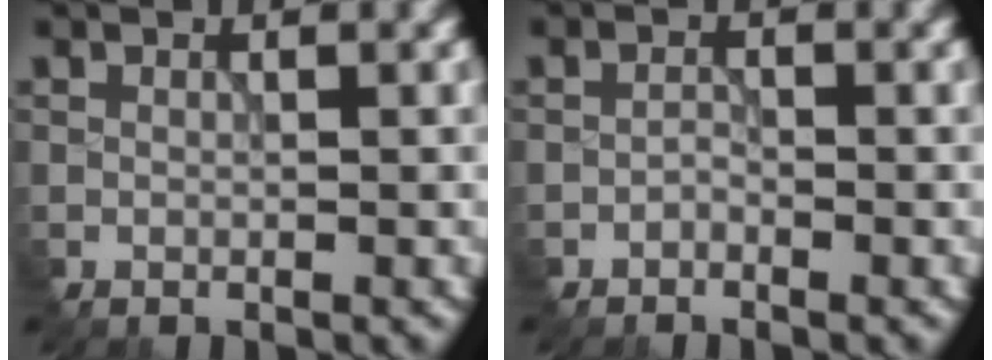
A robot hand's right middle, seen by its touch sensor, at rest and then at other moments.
{"total": 0.7, "force": [-0.6, 0.3, 0.0], "torque": [-0.004, 0.004, -0.011]}